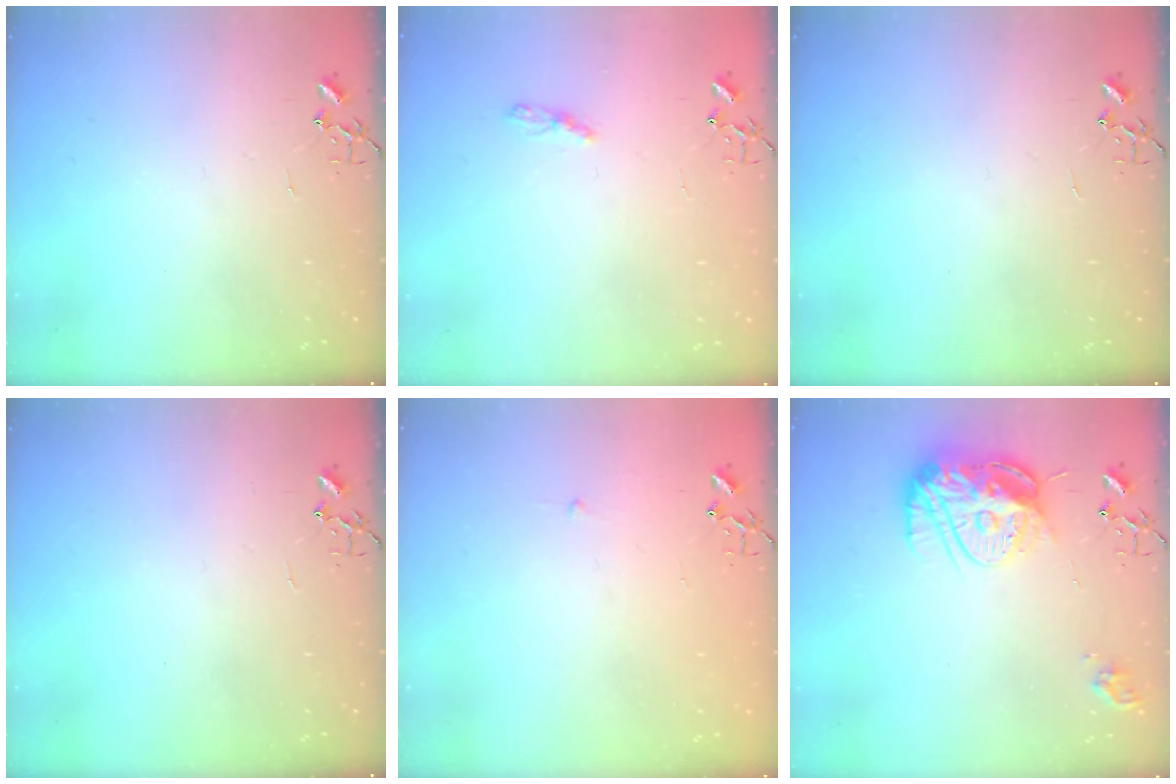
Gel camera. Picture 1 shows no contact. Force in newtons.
{"total": 4.7, "press": 4.7, "slide": 0.4}
{"total": 0.0}
{"total": 0.0}
{"total": 2.3, "press": 2.3, "slide": 0.3}
{"total": 19.1, "press": 19.1, "slide": 1.5}